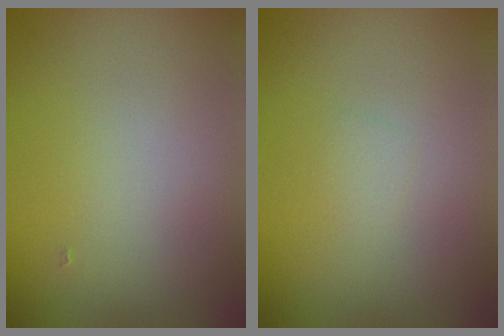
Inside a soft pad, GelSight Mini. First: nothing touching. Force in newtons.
{"total": 0.6, "press": 0.6, "slide": 0.0}